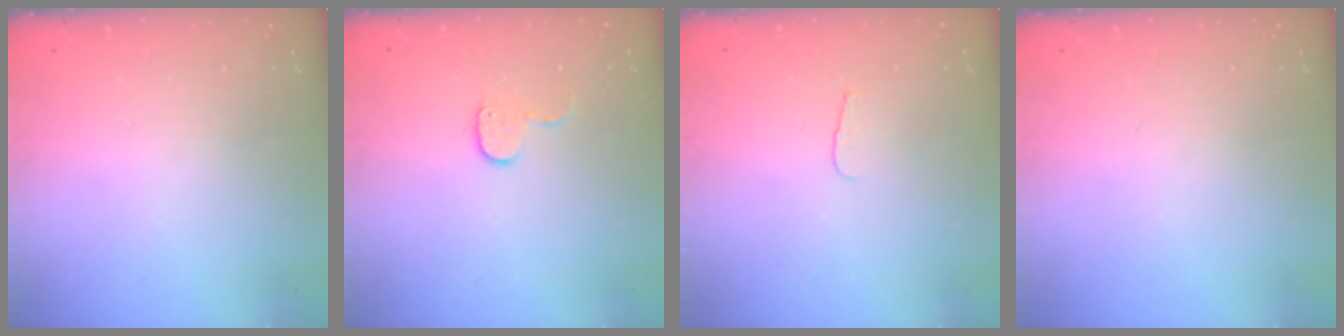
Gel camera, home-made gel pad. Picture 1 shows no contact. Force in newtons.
{"total": 5.5, "press": 5.5, "slide": 0.5}
{"total": 3.4, "press": 3.4, "slide": 0.3}
{"total": 0.0}